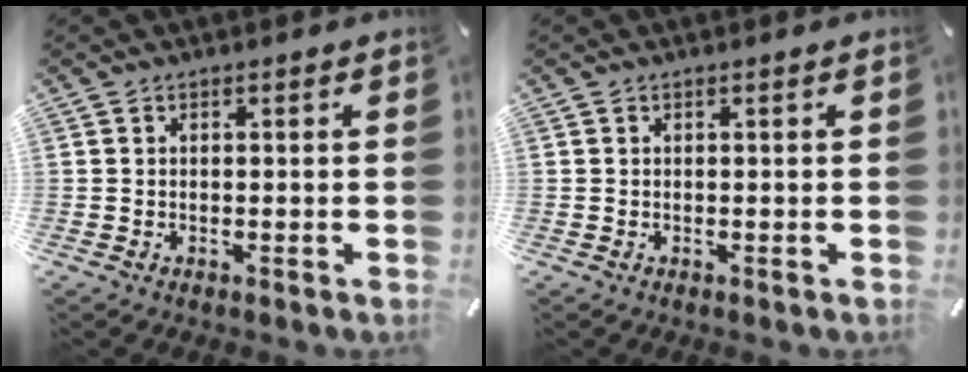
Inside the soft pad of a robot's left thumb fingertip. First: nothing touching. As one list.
[{"total": 0.0}]